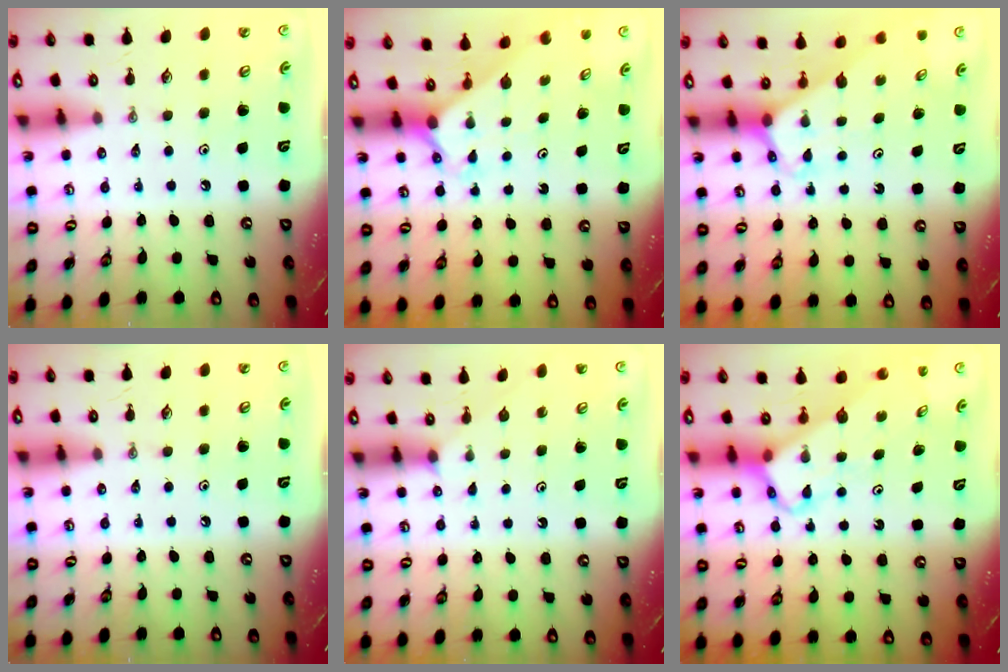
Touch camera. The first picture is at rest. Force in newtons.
{"total": 1.8, "press": 1.8, "slide": 0.1}
{"total": 3.2, "press": 3.2, "slide": 0.2}
{"total": 0.0}
{"total": 4.1, "press": 4.1, "slide": 0.2}
{"total": 3.9, "press": 3.9, "slide": 0.2}